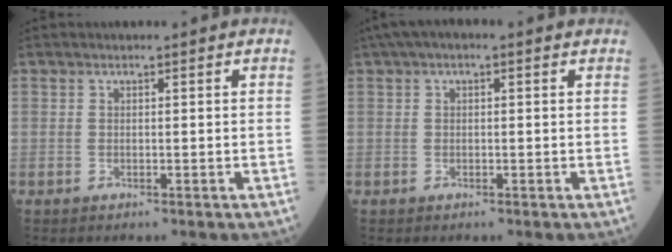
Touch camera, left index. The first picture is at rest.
{"total": 3.9, "force": [2.2, 1.5, 2.8], "torque": [-0.056, 0.033, 0.032]}